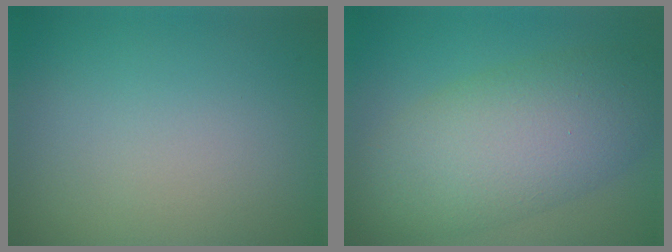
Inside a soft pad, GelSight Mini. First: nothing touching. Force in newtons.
{"total": 8.3, "press": 8.3, "slide": 0.1}